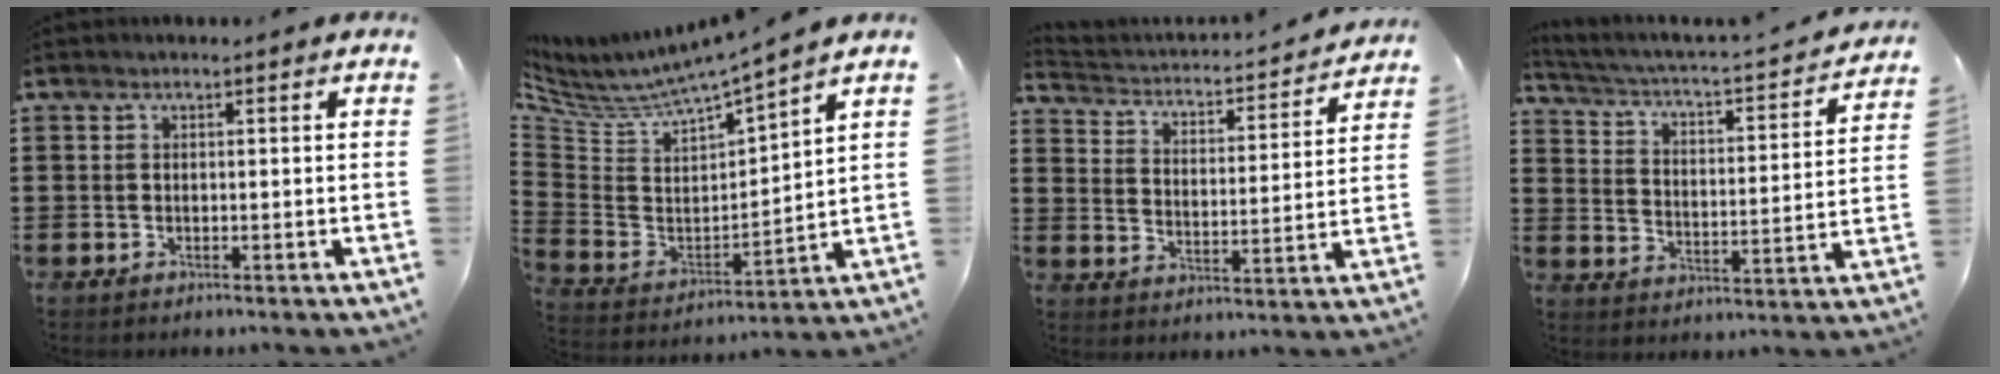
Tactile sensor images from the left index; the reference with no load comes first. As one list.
[{"total": 6.1, "force": [5.7, 0.3, 2.1], "torque": [-0.075, -0.053, 0.090]}, {"total": 1.9, "force": [1.7, 0.6, 0.5], "torque": [-0.027, -0.025, 0.017]}, {"total": 1.9, "force": [1.3, 0.0, 1.3], "torque": [-0.041, -0.029, 0.007]}]